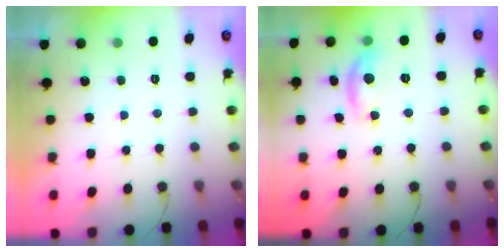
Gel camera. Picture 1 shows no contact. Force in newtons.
{"total": 9.2, "press": 9.2, "slide": 0.5}